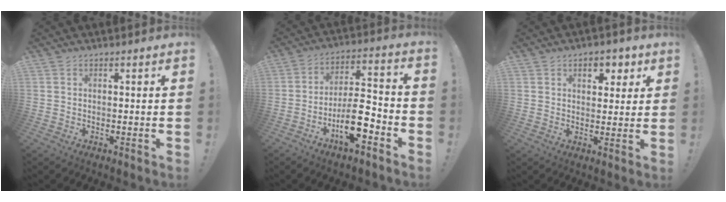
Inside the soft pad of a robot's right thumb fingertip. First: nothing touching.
{"total": 13.1, "force": [-6.5, 4.6, 10.5], "torque": [-0.178, 0.033, -0.108]}
{"total": 5.8, "force": [2.7, 4.1, 3.1], "torque": [-0.025, -0.010, 0.042]}